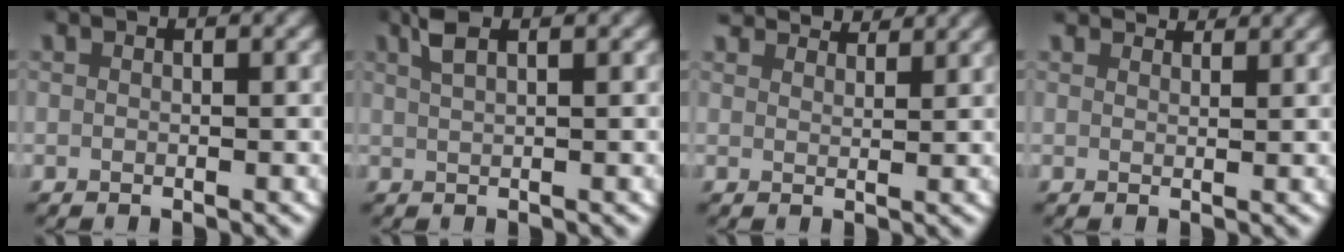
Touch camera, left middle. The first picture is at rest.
{"total": 2.1, "force": [1.4, 0.3, 1.6], "torque": [-0.035, 0.008, 0.023]}
{"total": 3.4, "force": [3.3, 0.4, 0.7], "torque": [-0.009, 0.003, 0.055]}
{"total": 2.5, "force": [2.4, 0.2, 0.4], "torque": [-0.001, 0.003, 0.038]}